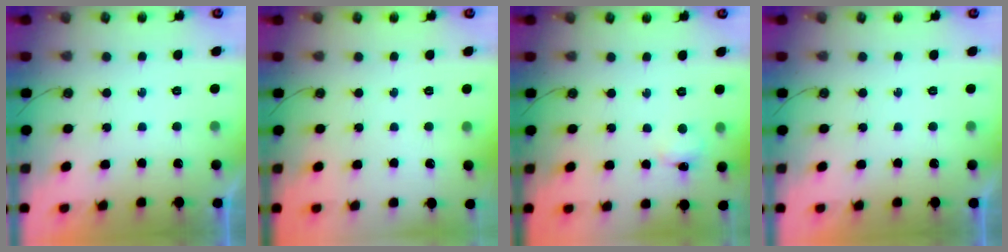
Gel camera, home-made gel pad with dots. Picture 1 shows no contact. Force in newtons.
{"total": 0.0}
{"total": 3.2, "press": 3.2, "slide": 0.6}
{"total": 0.0}